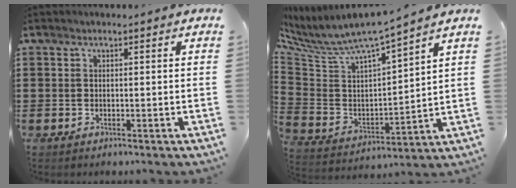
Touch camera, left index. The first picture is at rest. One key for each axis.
{"total": 6.2, "fx": 5.6, "fy": 0.5, "fz": 2.5, "tx": -0.080, "ty": -0.048, "tz": 0.087}